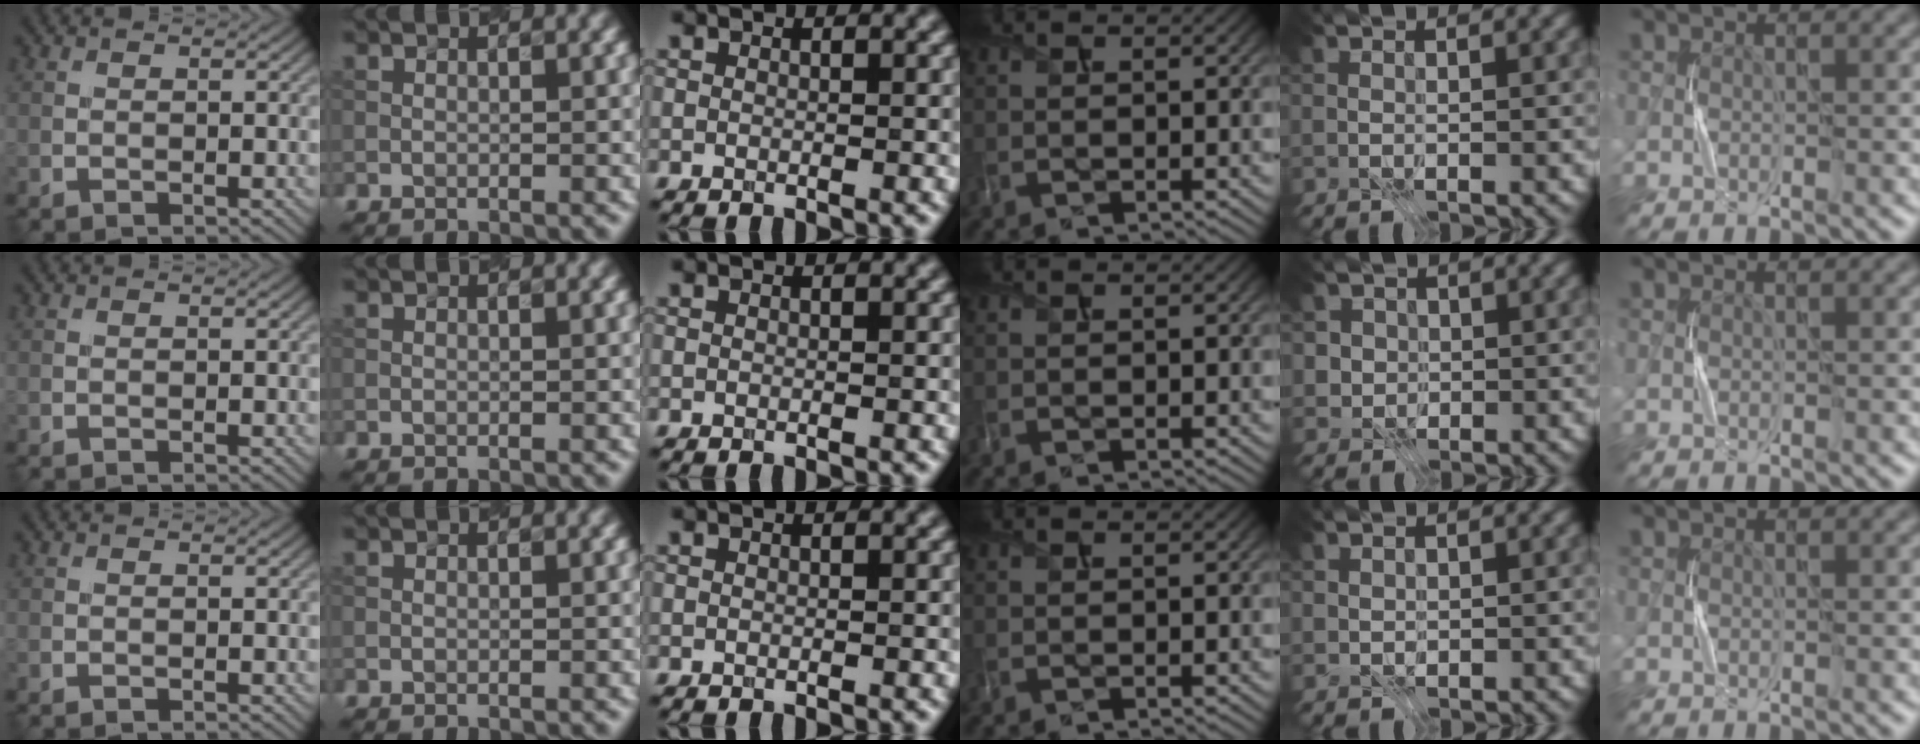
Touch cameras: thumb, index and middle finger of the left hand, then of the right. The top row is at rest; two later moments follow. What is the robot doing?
{"motion": "press", "object": "joystick"}